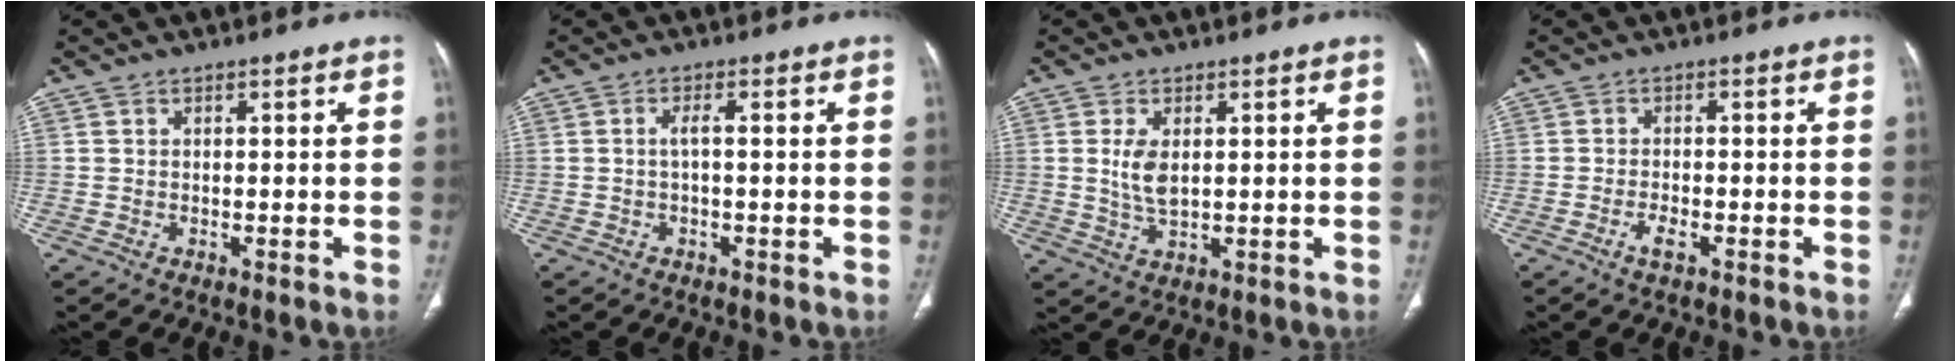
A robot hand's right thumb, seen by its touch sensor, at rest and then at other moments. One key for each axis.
{"total": 1.8, "fx": -0.1, "fy": 0.3, "fz": 1.7, "tx": -0.039, "ty": 0.007, "tz": -0.001}
{"total": 4.6, "fx": 0.8, "fy": 2.4, "fz": 3.8, "tx": -0.081, "ty": -0.008, "tz": 0.022}
{"total": 2.4, "fx": -1.4, "fy": 0.8, "fz": 1.8, "tx": -0.038, "ty": 0.006, "tz": -0.028}